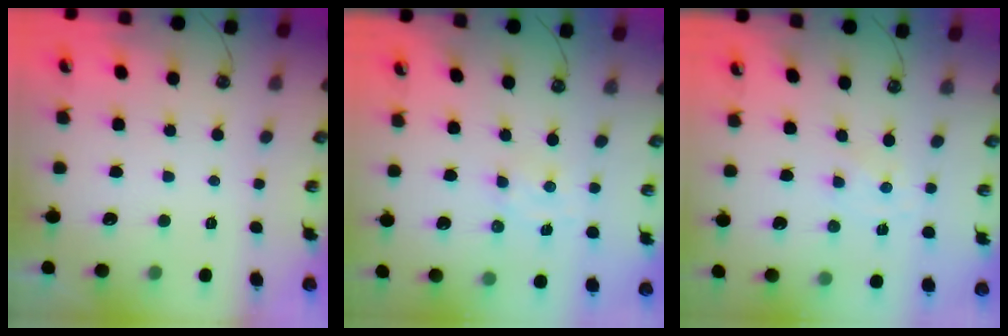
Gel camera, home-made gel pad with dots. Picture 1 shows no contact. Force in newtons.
{"total": 2.3, "press": 2.3, "slide": 0.5}
{"total": 0.0}